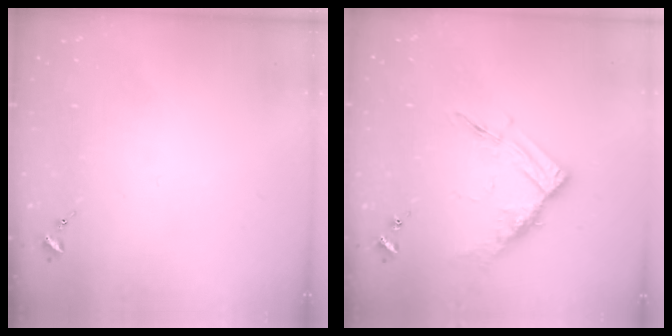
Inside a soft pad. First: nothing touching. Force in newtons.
{"total": 11.9, "press": 11.9, "slide": 0.6}